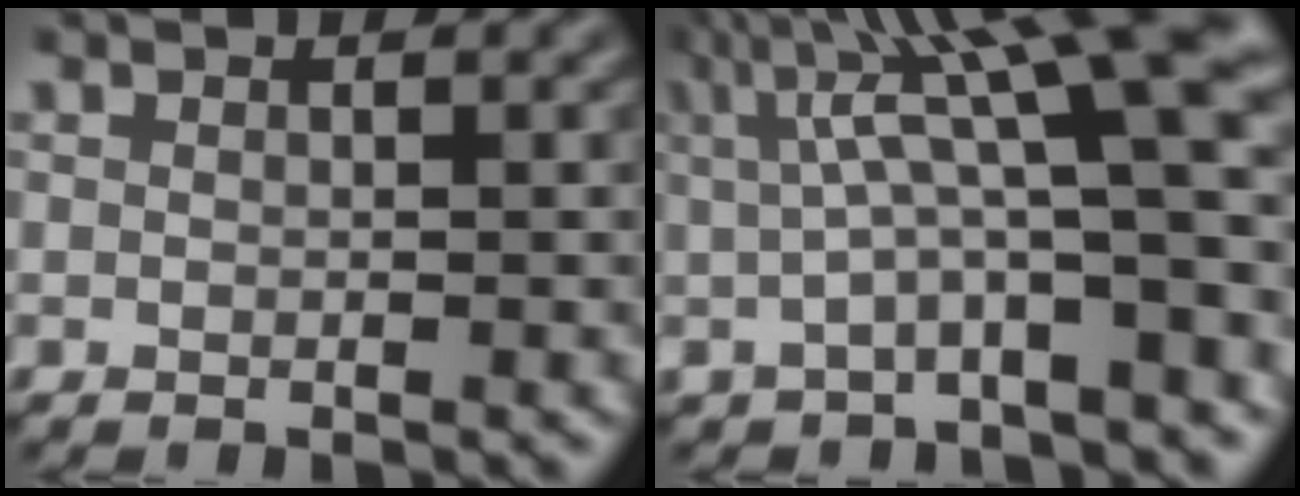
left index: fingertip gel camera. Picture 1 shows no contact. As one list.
[{"total": 11.6, "force": [3.4, 2.7, 10.8], "torque": [-0.158, 0.024, 0.055]}]